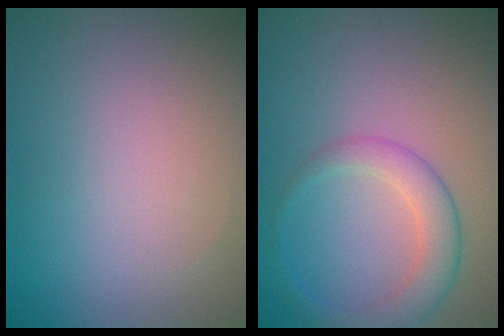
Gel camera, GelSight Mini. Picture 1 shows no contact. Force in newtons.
{"total": 2.9, "press": 2.8, "slide": 0.1}